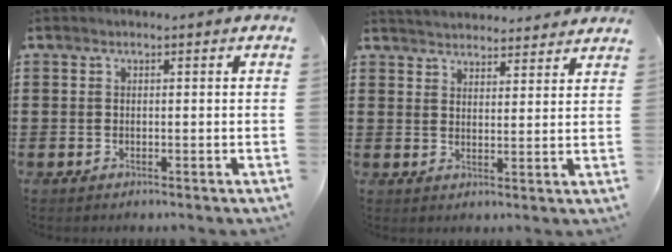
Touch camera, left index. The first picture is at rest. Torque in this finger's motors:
{"motor_torque": [1.10, -1.04, 0.20, 0.07]}